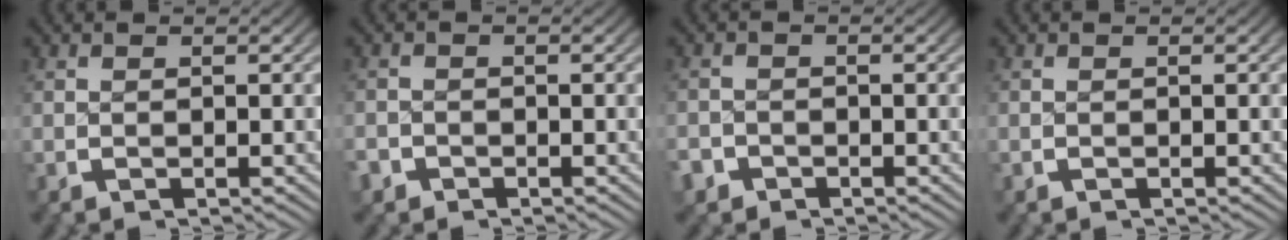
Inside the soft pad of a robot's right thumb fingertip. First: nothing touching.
{"total": 1.7, "force": [-1.2, 1.2, 0.0], "torque": [-0.004, -0.006, -0.022]}
{"total": 2.3, "force": [-1.6, 1.6, 0.0], "torque": [-0.005, -0.011, -0.028]}
{"total": 0.0}